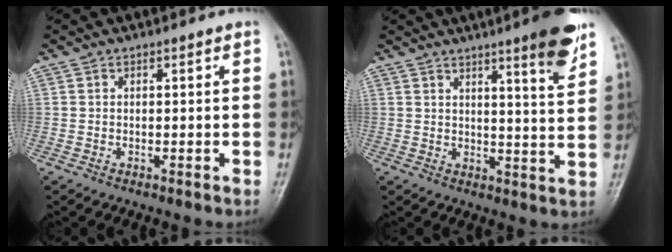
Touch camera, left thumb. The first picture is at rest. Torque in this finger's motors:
{"motor_torque": [1.80, 0.25, 0.86, -0.94, 0.12]}